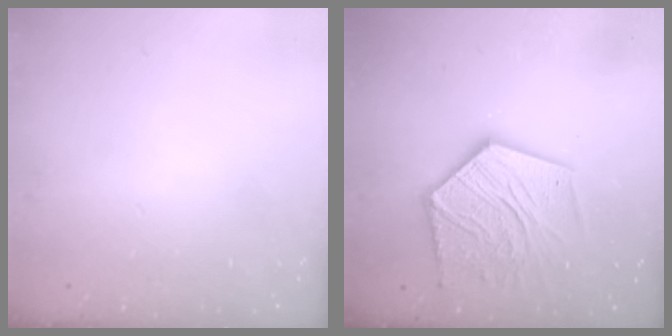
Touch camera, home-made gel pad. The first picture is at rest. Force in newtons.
{"total": 18.9, "press": 18.8, "slide": 1.9}